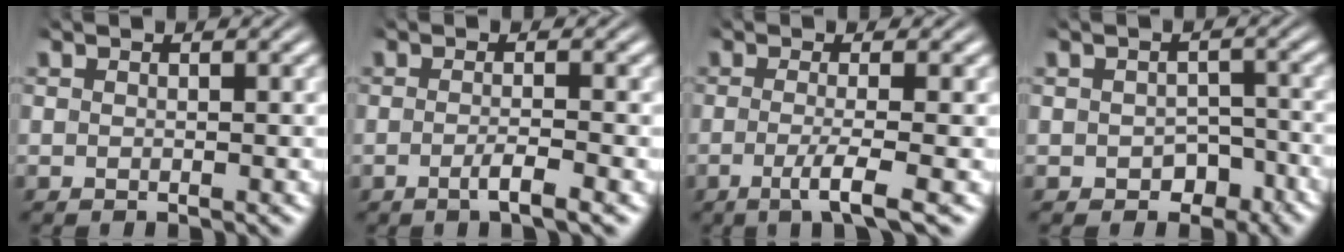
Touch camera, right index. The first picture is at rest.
{"total": 2.0, "force": [-1.2, 0.2, 1.5], "torque": [-0.031, -0.003, -0.028]}
{"total": 3.4, "force": [-1.6, 0.0, 3.0], "torque": [-0.063, -0.018, -0.026]}
{"total": 3.6, "force": [-2.3, 2.7, 0.6], "torque": [0.000, -0.006, -0.041]}